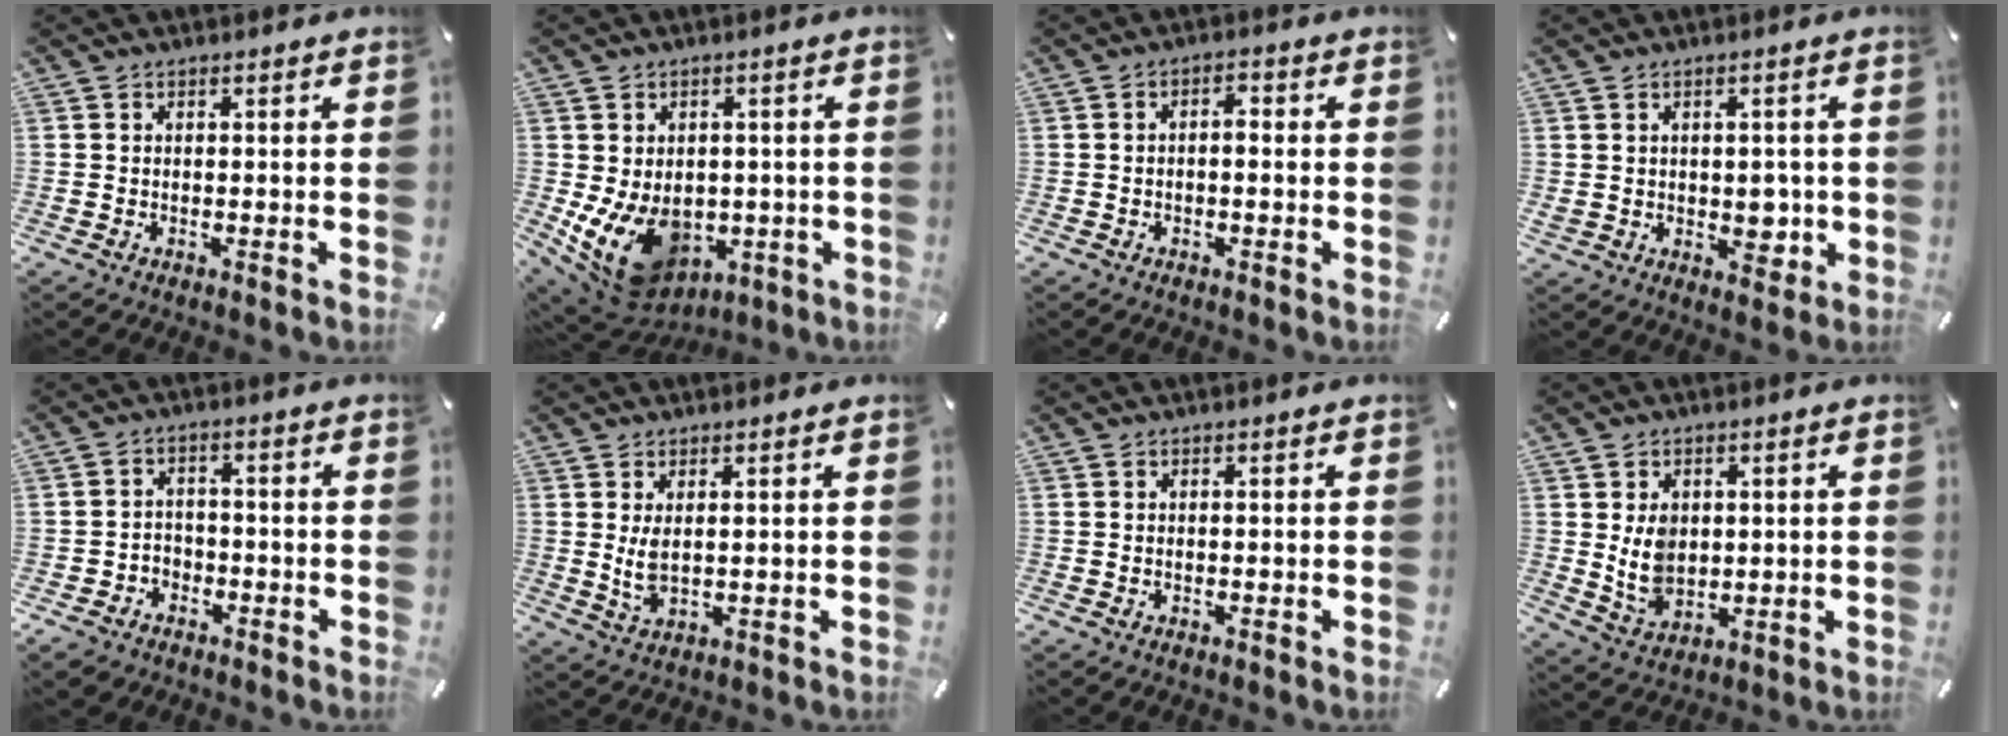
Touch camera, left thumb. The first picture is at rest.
{"total": 12.5, "force": [-3.4, 9.6, 7.2], "torque": [-0.128, -0.003, -0.055]}
{"total": 2.4, "force": [-0.7, 1.3, 1.9], "torque": [-0.036, 0.008, -0.015]}
{"total": 5.6, "force": [-0.1, 4.4, 3.4], "torque": [-0.041, 0.001, 0.001]}
{"total": 4.9, "force": [-3.3, 3.5, 1.0], "torque": [-0.026, 0.016, -0.066]}
{"total": 4.8, "force": [1.2, 2.2, 4.1], "torque": [-0.101, -0.006, 0.018]}
{"total": 0.0}
{"total": 7.2, "force": [1.3, 6.0, 3.8], "torque": [-0.076, -0.006, 0.021]}